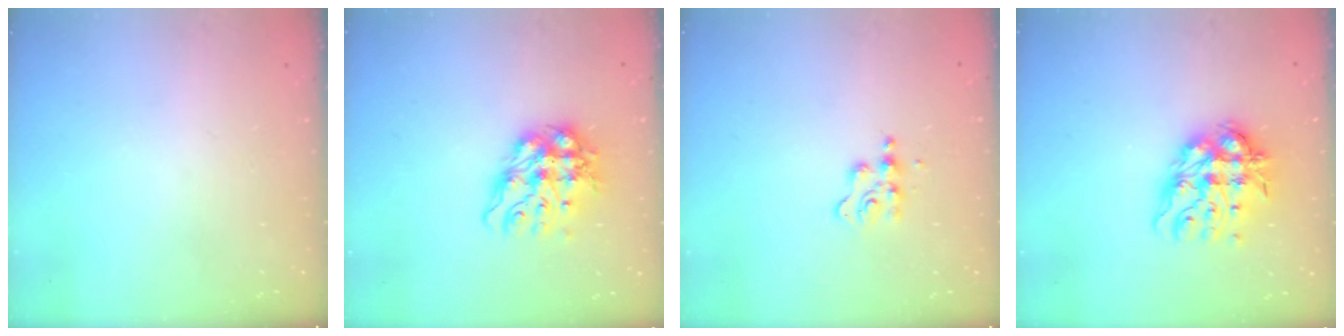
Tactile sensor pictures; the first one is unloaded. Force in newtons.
{"total": 12.3, "press": 12.2, "slide": 1.2}
{"total": 6.1, "press": 6.0, "slide": 0.6}
{"total": 13.1, "press": 13.0, "slide": 1.5}